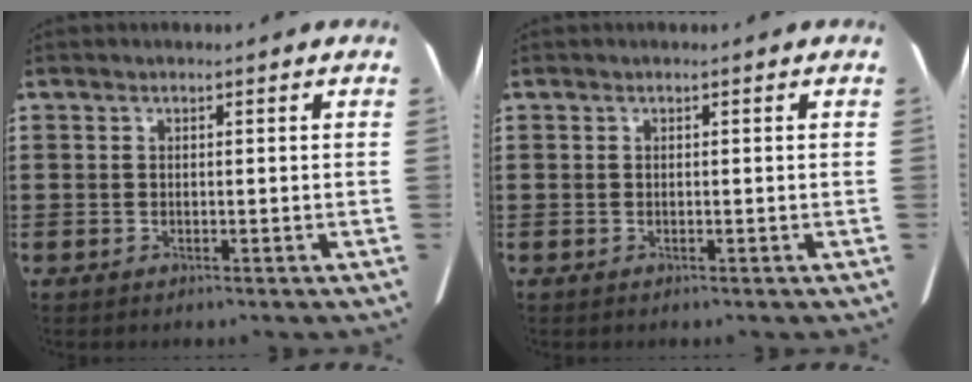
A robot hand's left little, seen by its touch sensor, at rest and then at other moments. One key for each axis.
{"total": 0.0}